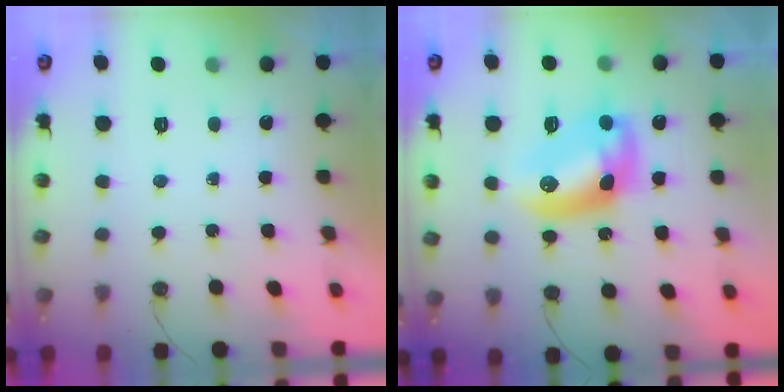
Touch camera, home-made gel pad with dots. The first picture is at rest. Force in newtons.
{"total": 12.6, "press": 12.6, "slide": 0.9}